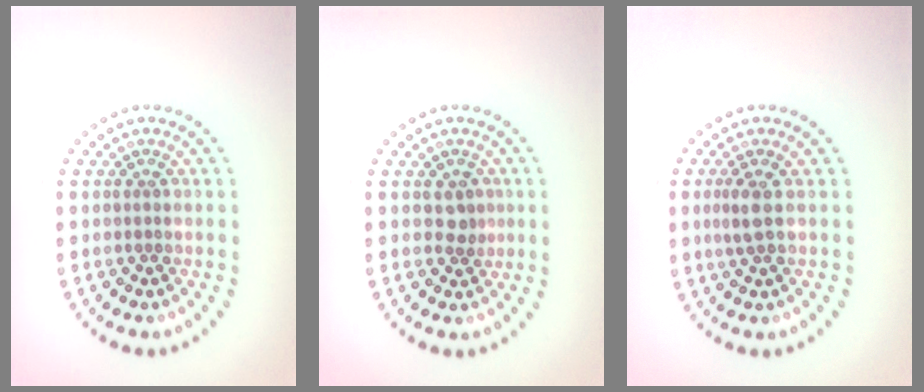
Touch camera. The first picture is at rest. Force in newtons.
{"total": 1.5, "press": 1.3, "slide": 0.8}
{"total": 1.7, "press": 1.6, "slide": 0.7}